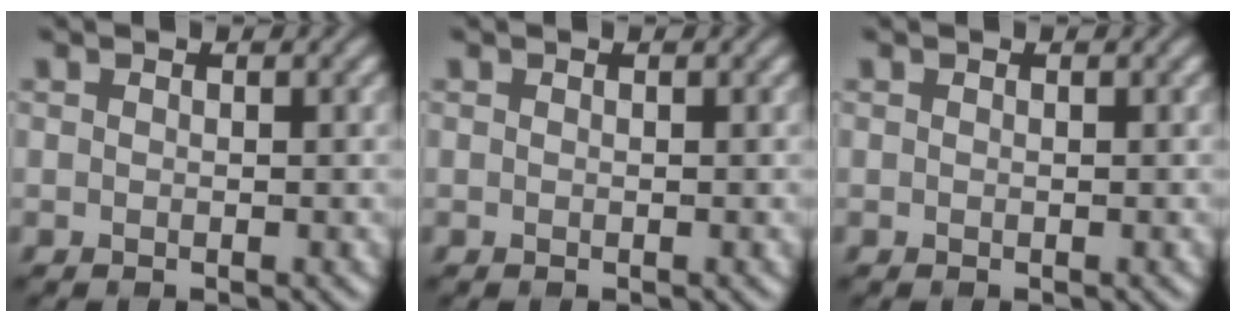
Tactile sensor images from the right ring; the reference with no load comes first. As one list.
[{"total": 0.0}, {"total": 0.0}]